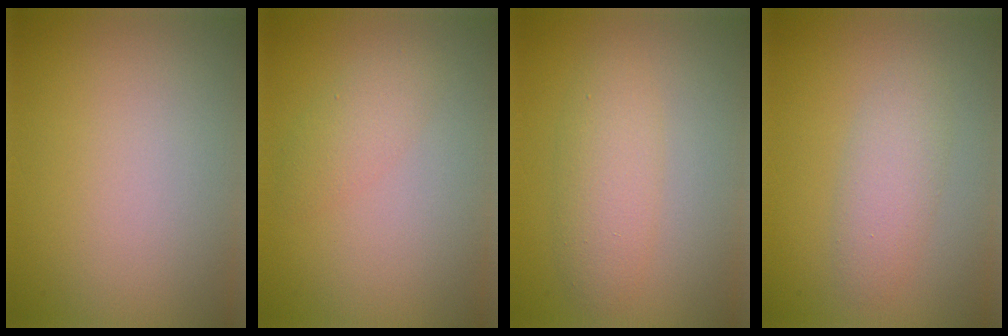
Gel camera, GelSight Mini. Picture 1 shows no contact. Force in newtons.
{"total": 1.9, "press": 1.9, "slide": 0.0}
{"total": 3.3, "press": 3.3, "slide": 0.1}
{"total": 2.6, "press": 2.6, "slide": 0.1}